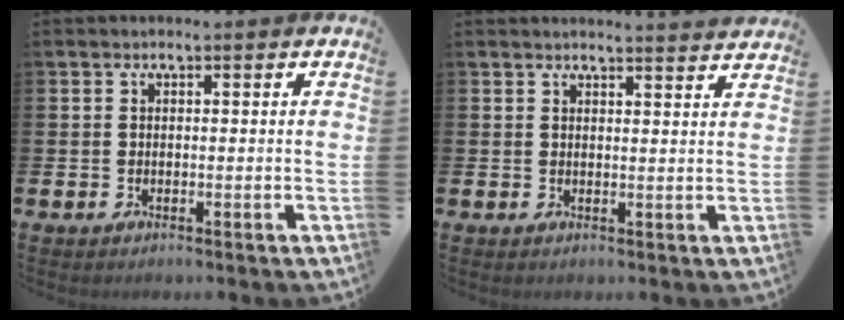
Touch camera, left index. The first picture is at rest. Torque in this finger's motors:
{"motor_torque": [0.72, -1.42, 0.12, 0.01]}